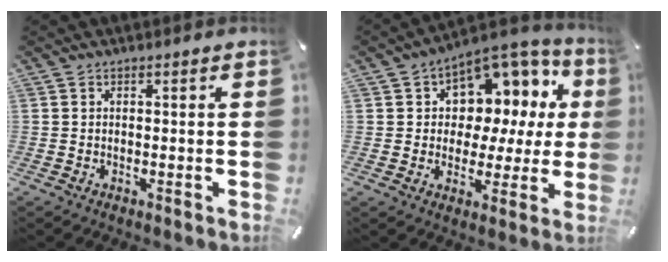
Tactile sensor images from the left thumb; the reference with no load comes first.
{"total": 9.3, "force": [4.6, 7.2, 3.9], "torque": [-0.059, -0.053, 0.086]}